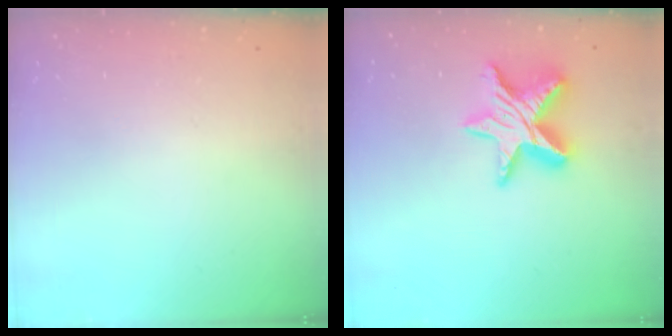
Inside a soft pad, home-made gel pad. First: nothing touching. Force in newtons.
{"total": 14.8, "press": 14.8, "slide": 0.8}